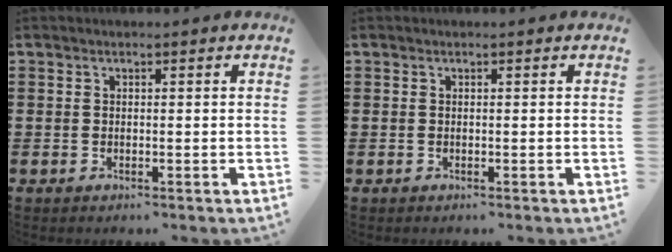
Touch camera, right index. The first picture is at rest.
{"total": 0.0}